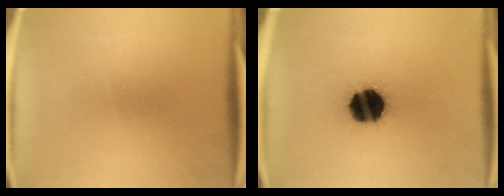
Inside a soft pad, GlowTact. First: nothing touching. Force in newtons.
{"total": 18.0}